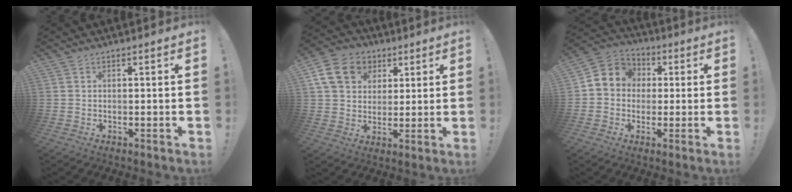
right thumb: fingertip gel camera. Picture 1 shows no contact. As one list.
[{"total": 14.6, "force": [5.3, 11.7, 6.9], "torque": [-0.092, -0.015, 0.109]}, {"total": 8.0, "force": [0.5, 7.5, 2.9], "torque": [-0.038, 0.011, 0.016]}]